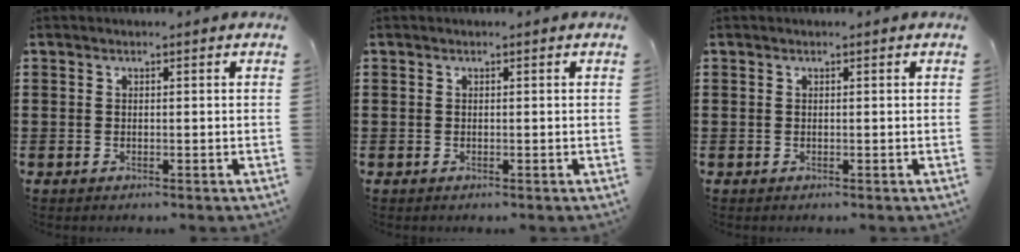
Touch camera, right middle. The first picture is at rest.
{"total": 0.0}
{"total": 0.0}